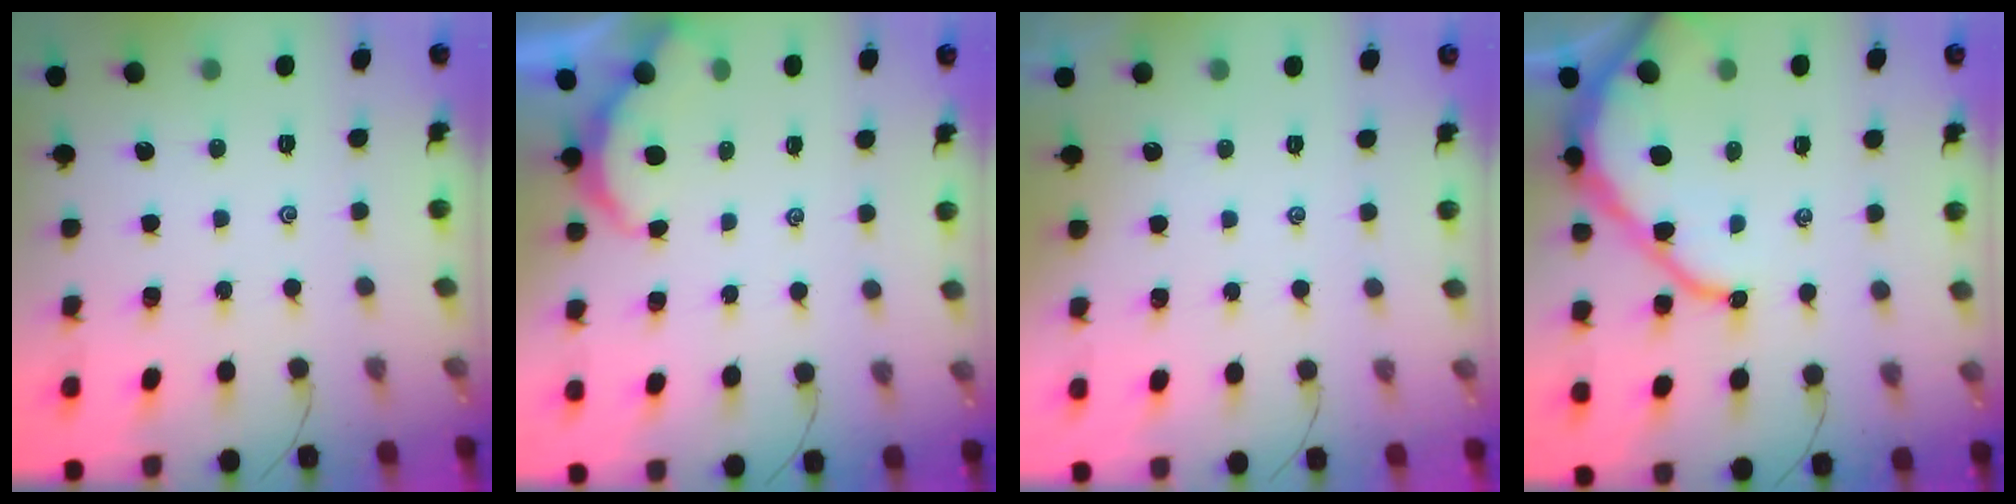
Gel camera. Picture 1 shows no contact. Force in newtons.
{"total": 2.7, "press": 2.7, "slide": 0.3}
{"total": 1.2, "press": 1.2, "slide": 0.3}
{"total": 12.8, "press": 12.8, "slide": 1.1}